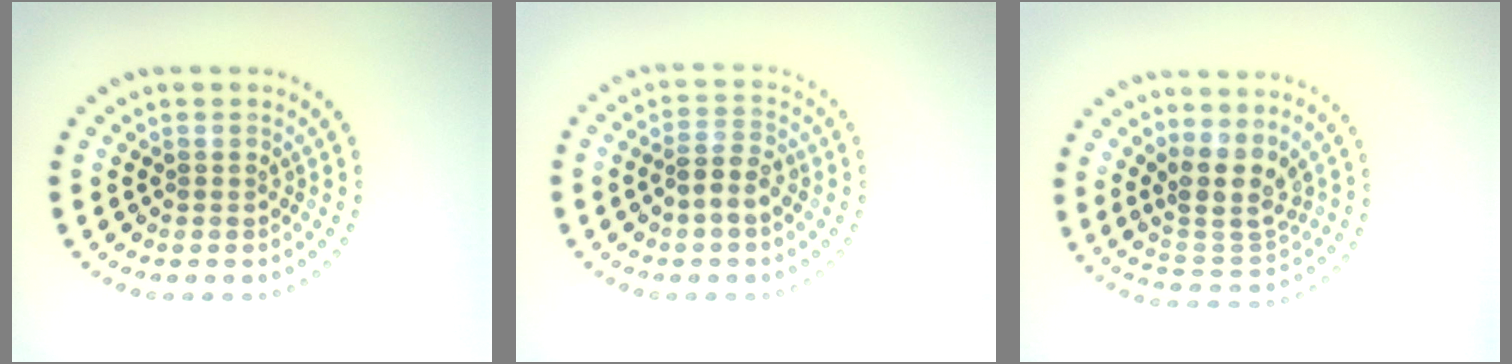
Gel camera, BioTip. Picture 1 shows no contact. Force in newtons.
{"total": 2.6, "press": 2.4, "slide": 0.8}
{"total": 4.0, "press": 3.2, "slide": 2.4}